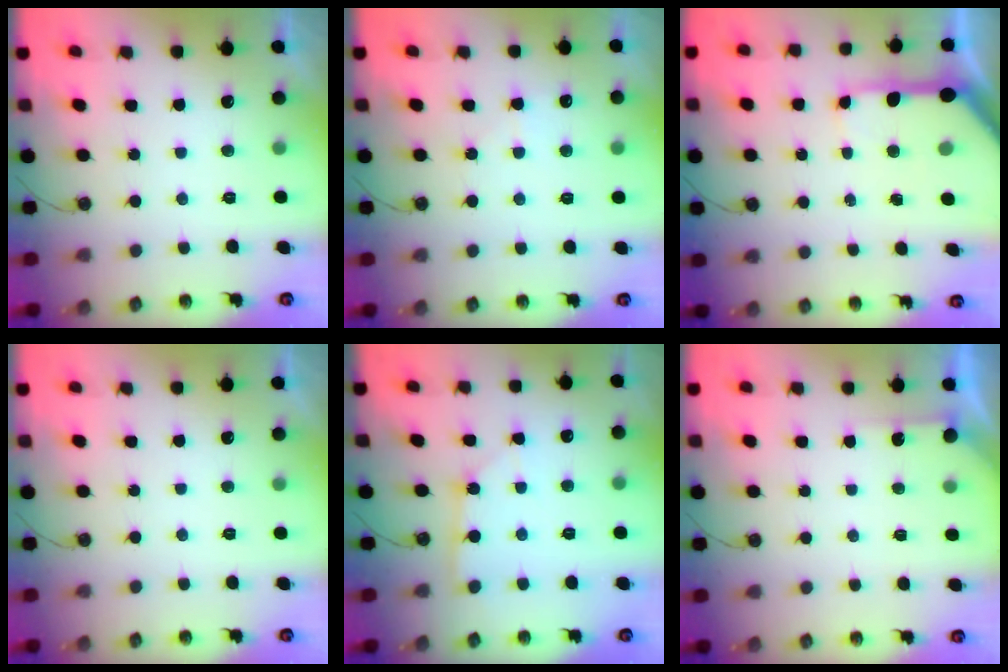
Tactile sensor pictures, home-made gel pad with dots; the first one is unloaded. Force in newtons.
{"total": 5.3, "press": 5.3, "slide": 0.3}
{"total": 12.3, "press": 12.2, "slide": 1.3}
{"total": 0.0}
{"total": 2.3, "press": 2.3, "slide": 0.2}
{"total": 2.8, "press": 2.8, "slide": 0.4}